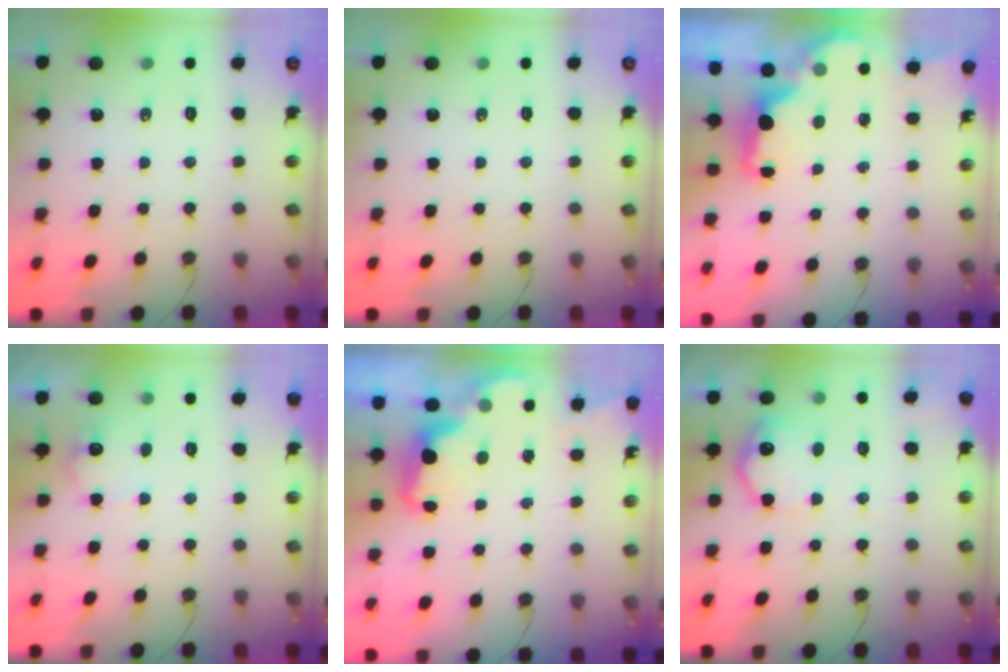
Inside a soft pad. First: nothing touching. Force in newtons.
{"total": 0.0}
{"total": 2.5, "press": 2.3, "slide": 0.8}
{"total": 7.0, "press": 6.9, "slide": 0.8}
{"total": 2.6, "press": 2.5, "slide": 0.5}
{"total": 11.7, "press": 11.7, "slide": 0.2}